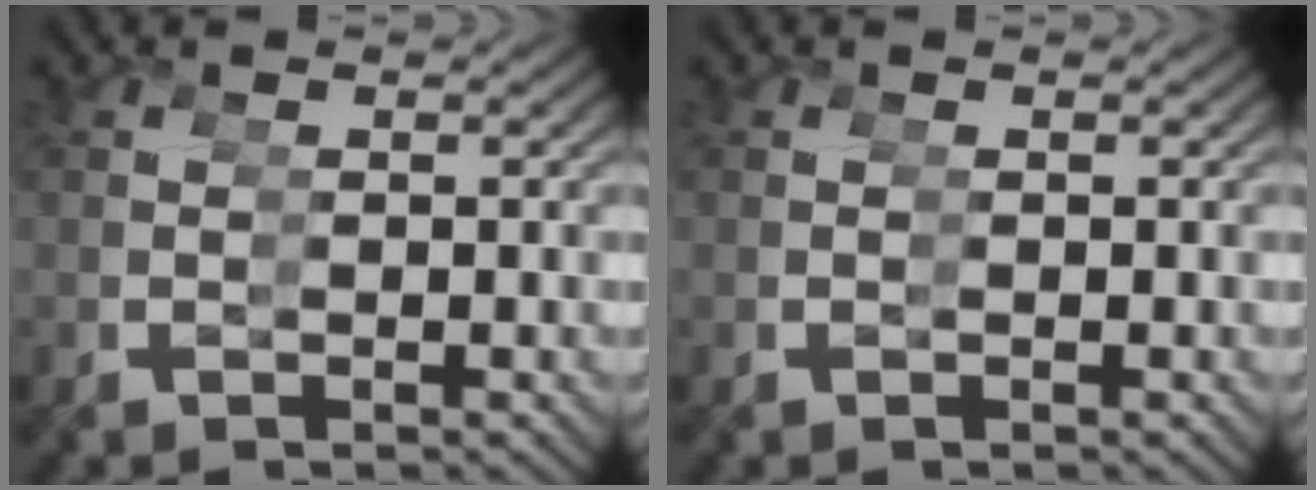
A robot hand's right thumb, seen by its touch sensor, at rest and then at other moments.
{"total": 0.0}